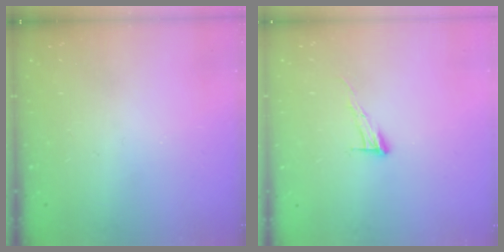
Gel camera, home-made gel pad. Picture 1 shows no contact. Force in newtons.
{"total": 6.7, "press": 6.7, "slide": 0.4}